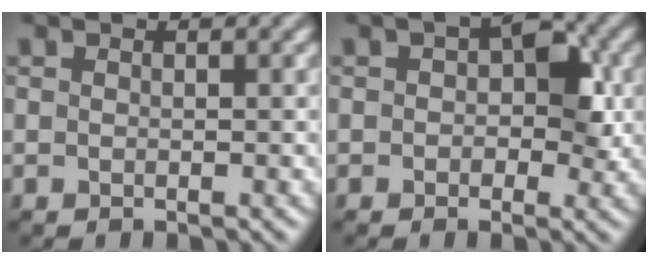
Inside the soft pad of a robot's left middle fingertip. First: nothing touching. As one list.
[{"total": 3.8, "force": [0.6, 2.4, 2.9], "torque": [-0.028, 0.005, -0.002]}]